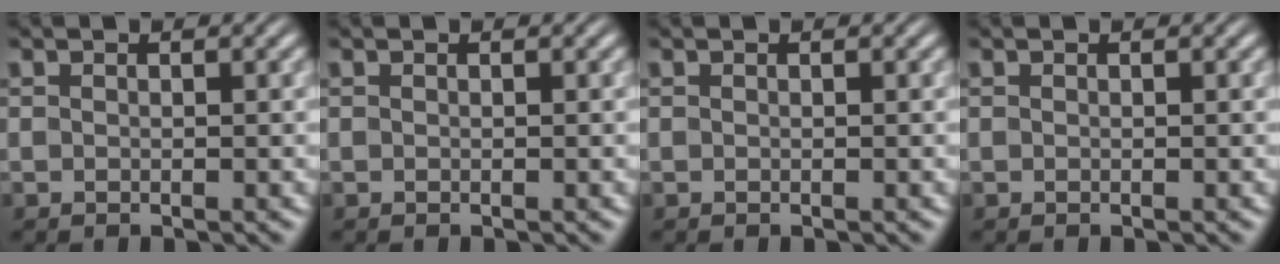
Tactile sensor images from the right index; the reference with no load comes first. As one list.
[{"total": 0.0}, {"total": 0.0}, {"total": 0.0}]